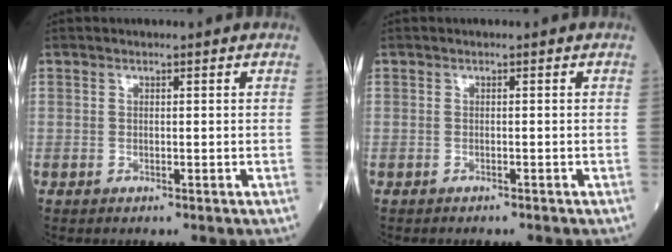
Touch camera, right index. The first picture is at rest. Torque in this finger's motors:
{"motor_torque": [0.00, -0.04, -0.02, 0.02]}